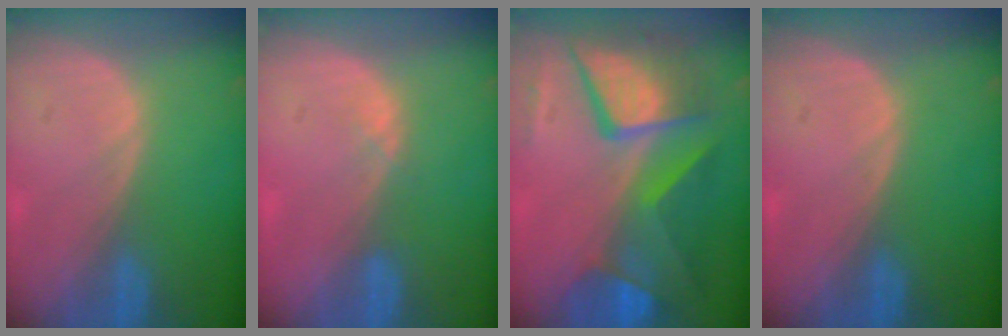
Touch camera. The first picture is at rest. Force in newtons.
{"total": 1.3, "press": 1.1, "slide": 0.8}
{"total": 11.8, "press": 11.7, "slide": 1.3}
{"total": 0.0}